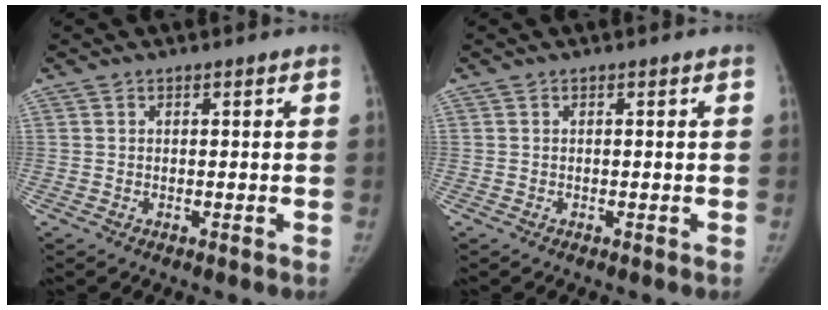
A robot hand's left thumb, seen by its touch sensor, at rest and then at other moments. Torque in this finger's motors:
{"motor_torque": [0.80, 0.77, 0.41, -0.36, 0.04]}